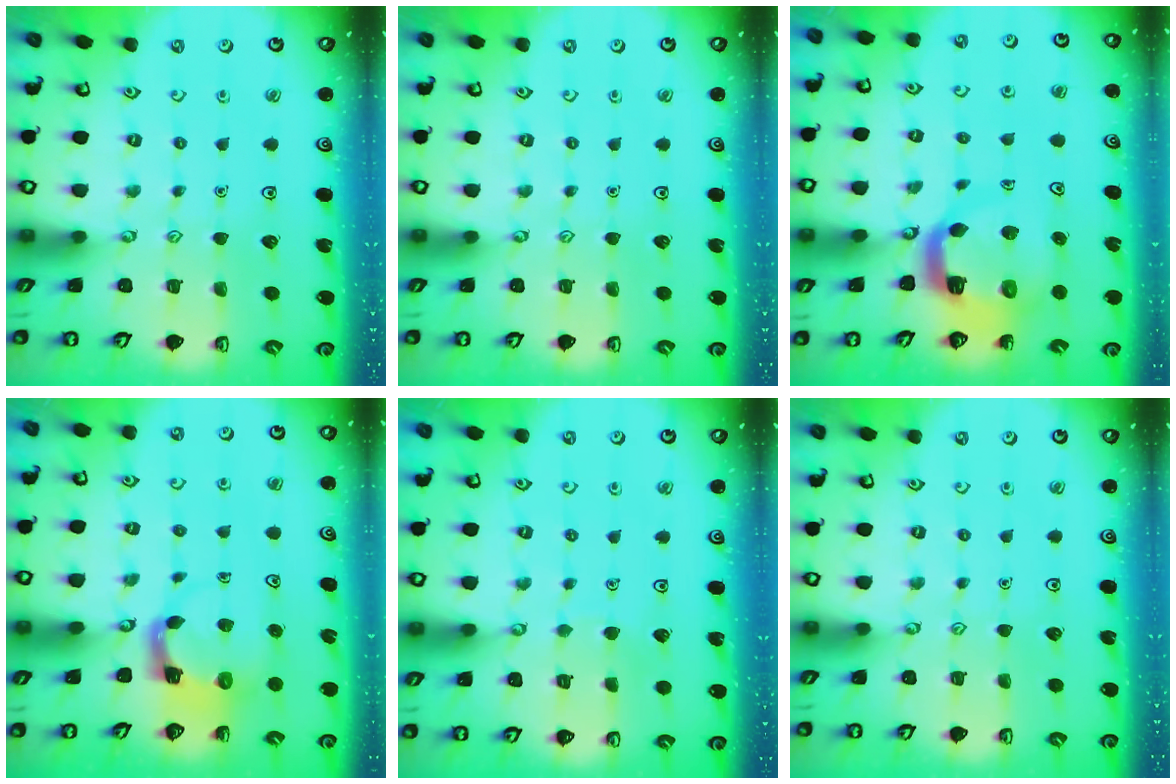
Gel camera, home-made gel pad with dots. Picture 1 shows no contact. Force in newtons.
{"total": 0.0}
{"total": 9.0, "press": 9.0, "slide": 1.2}
{"total": 3.8, "press": 3.8, "slide": 0.7}
{"total": 2.3, "press": 2.3, "slide": 0.1}
{"total": 0.0}